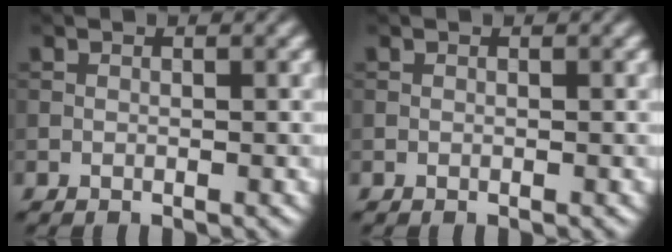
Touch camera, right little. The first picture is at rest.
{"total": 0.0}